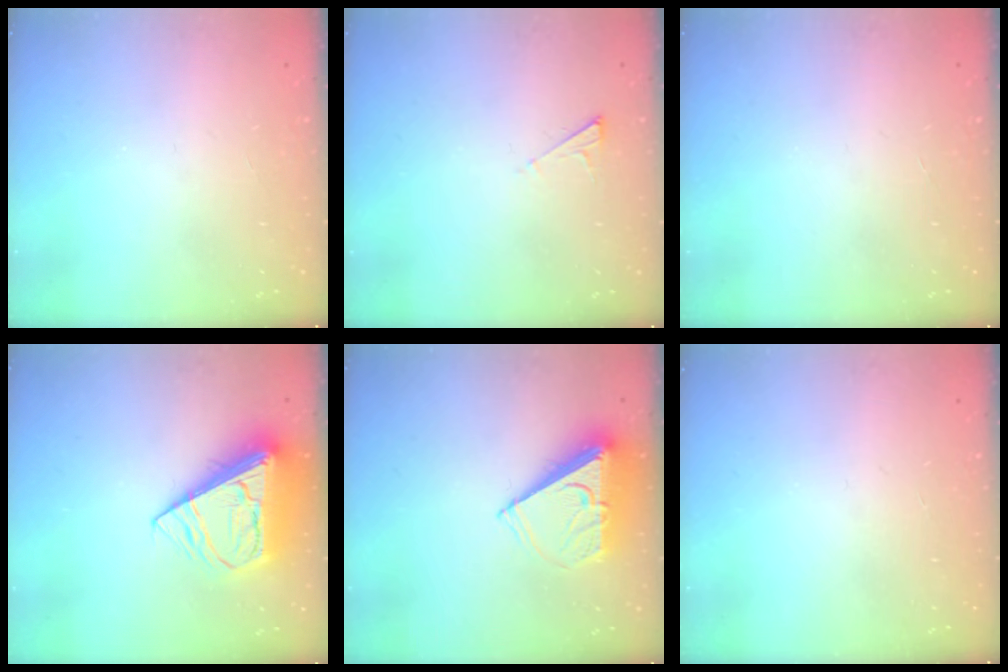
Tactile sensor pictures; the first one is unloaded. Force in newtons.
{"total": 2.3, "press": 2.2, "slide": 0.4}
{"total": 0.0}
{"total": 14.8, "press": 14.7, "slide": 1.7}
{"total": 8.3, "press": 8.3, "slide": 0.5}
{"total": 0.0}